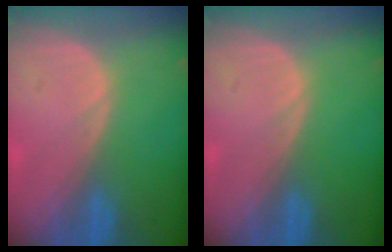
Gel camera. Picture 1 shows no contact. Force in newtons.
{"total": 0.0}